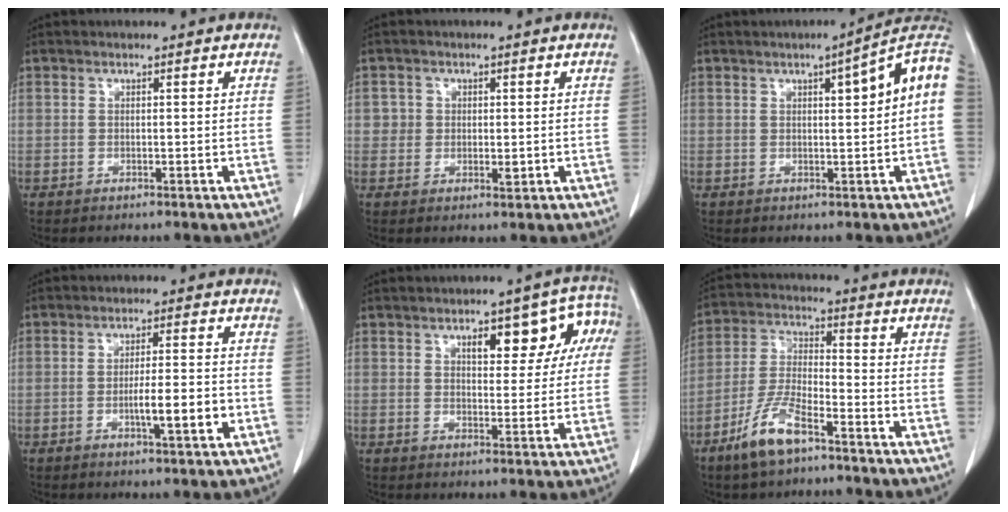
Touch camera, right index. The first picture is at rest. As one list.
[{"total": 2.7, "force": [0.3, 2.5, 1.0], "torque": [-0.003, 0.003, 0.006]}, {"total": 9.0, "force": [1.8, 0.3, 8.8], "torque": [-0.115, 0.022, 0.017]}, {"total": 6.1, "force": [-1.8, 0.6, 5.8], "torque": [-0.093, -0.001, -0.025]}, {"total": 10.0, "force": [3.5, 4.1, 8.4], "torque": [-0.096, 0.032, 0.044]}, {"total": 8.8, "force": [-5.7, 2.2, 6.4], "torque": [-0.141, -0.008, -0.110]}]